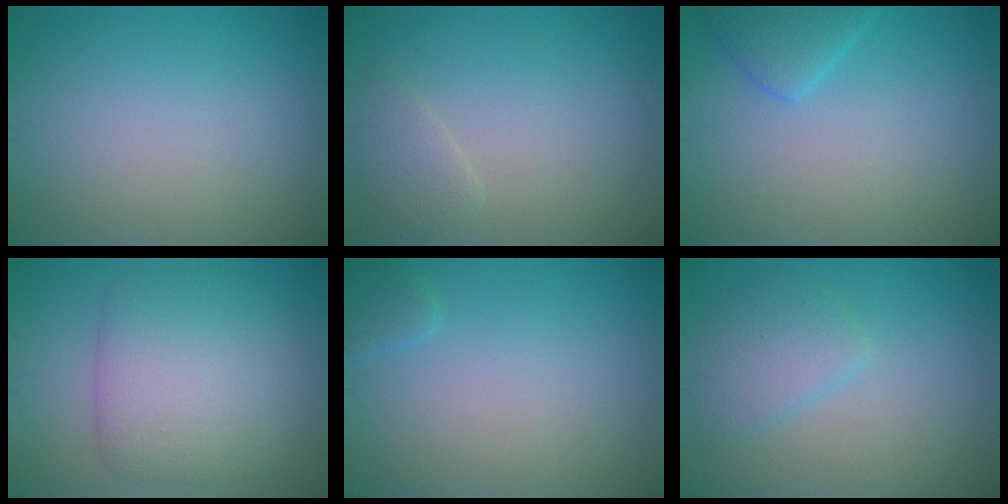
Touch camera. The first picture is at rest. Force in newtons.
{"total": 1.6, "press": 1.6, "slide": 0.2}
{"total": 2.9, "press": 2.9, "slide": 0.3}
{"total": 7.2, "press": 7.1, "slide": 0.2}
{"total": 1.0, "press": 1.0, "slide": 0.1}
{"total": 2.7, "press": 2.7, "slide": 0.2}